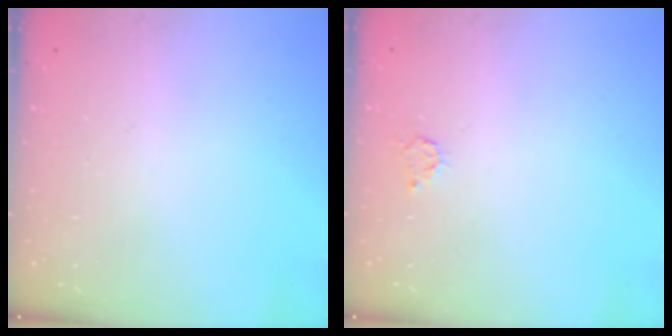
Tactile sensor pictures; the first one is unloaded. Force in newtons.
{"total": 2.9, "press": 2.9, "slide": 0.3}